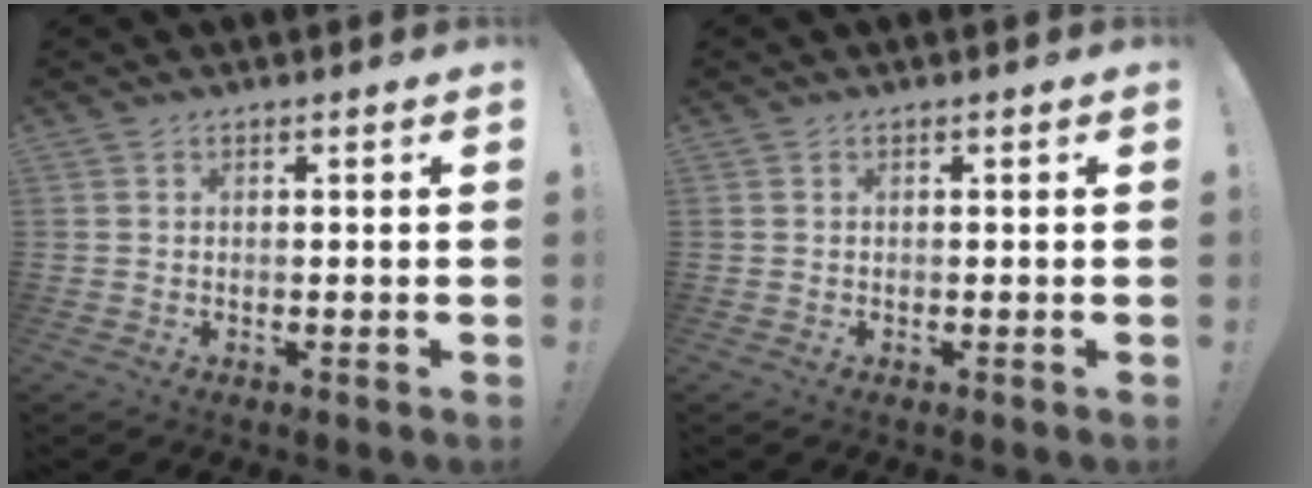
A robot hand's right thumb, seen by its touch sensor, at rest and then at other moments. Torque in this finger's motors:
{"motor_torque": [-0.07, 0.07, -0.12, 0.12, 0.00]}